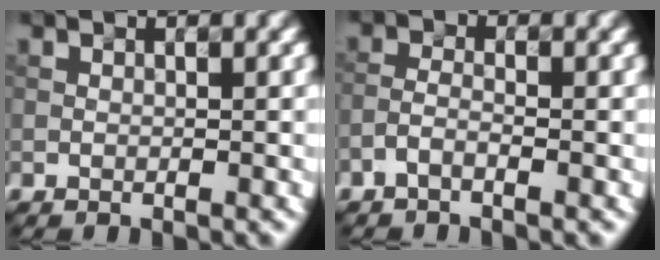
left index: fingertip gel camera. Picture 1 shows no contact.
{"total": 1.7, "force": [-1.1, 0.6, 1.1], "torque": [-0.029, 0.006, -0.028]}